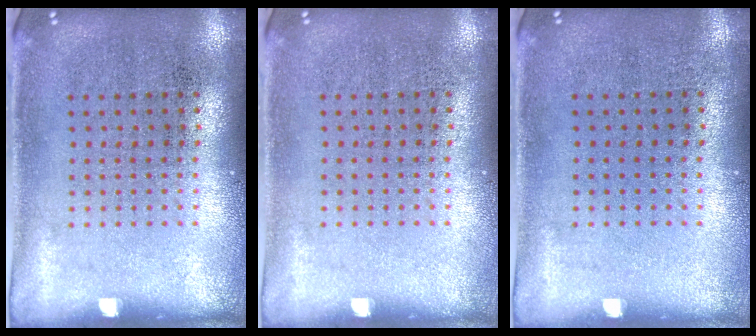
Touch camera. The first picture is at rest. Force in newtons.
{"total": 0.0}
{"total": 0.0}